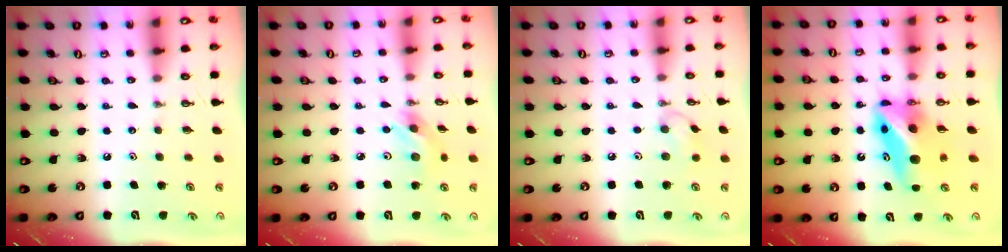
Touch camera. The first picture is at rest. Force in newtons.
{"total": 7.5, "press": 7.5, "slide": 0.7}
{"total": 7.4, "press": 7.2, "slide": 1.7}
{"total": 10.7, "press": 9.6, "slide": 4.6}